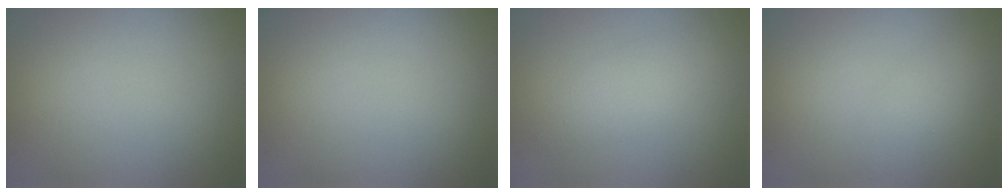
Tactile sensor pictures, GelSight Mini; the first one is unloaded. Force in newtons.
{"total": 0.0}
{"total": 2.4, "press": 2.4, "slide": 0.0}
{"total": 1.9, "press": 1.9, "slide": 0.1}